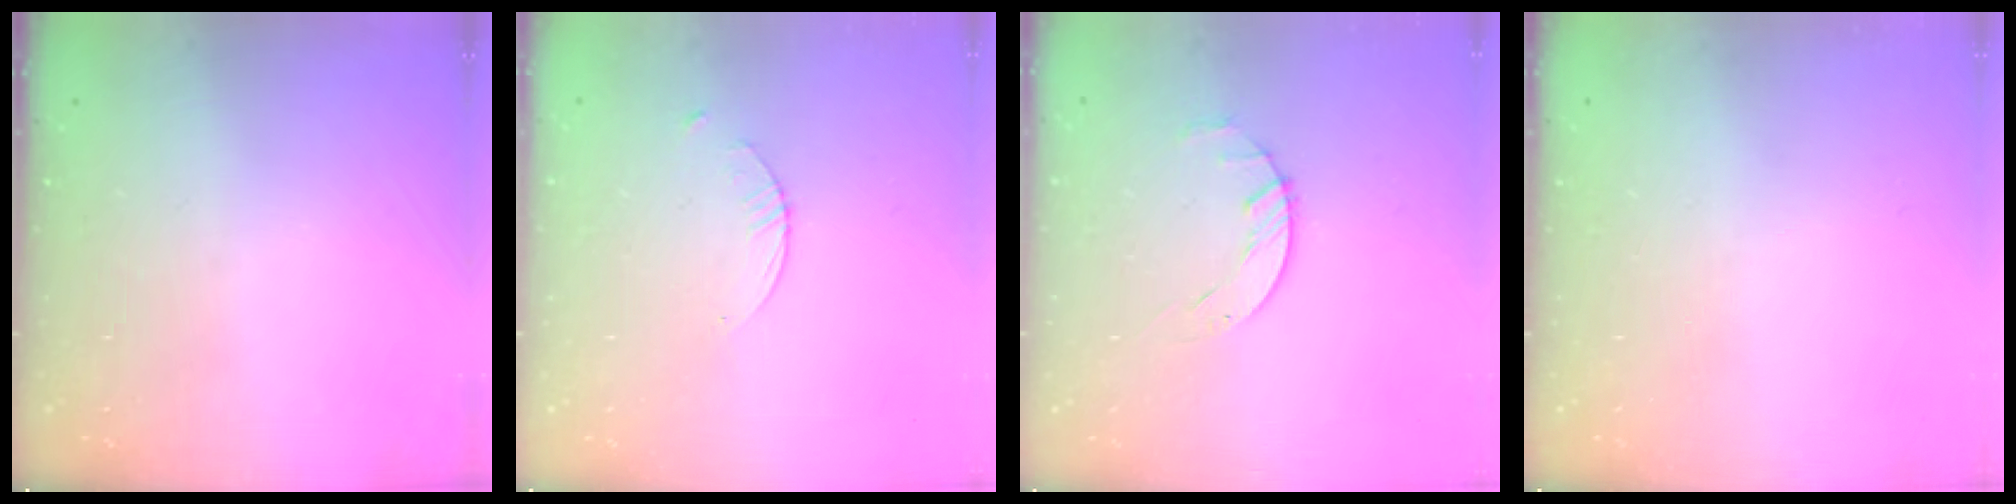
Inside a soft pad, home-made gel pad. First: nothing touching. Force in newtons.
{"total": 1.5, "press": 1.5, "slide": 0.2}
{"total": 1.8, "press": 1.7, "slide": 0.3}
{"total": 0.0}